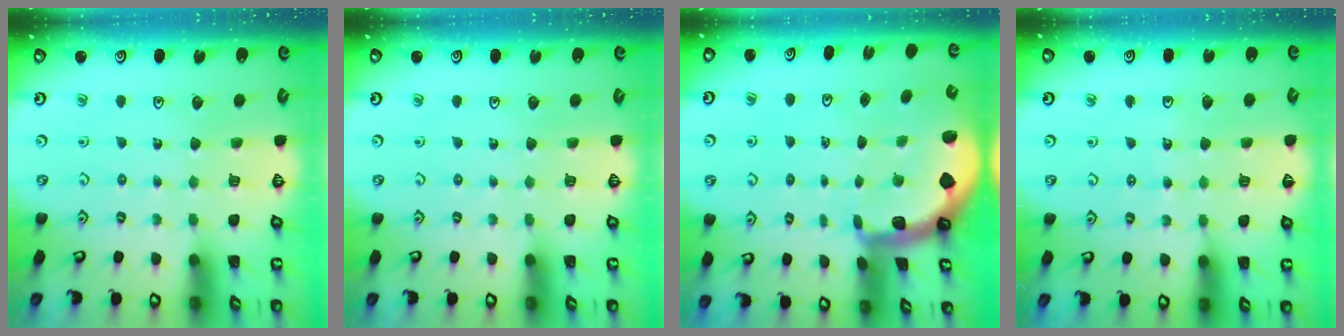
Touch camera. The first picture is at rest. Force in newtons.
{"total": 0.0}
{"total": 1.9, "press": 1.9, "slide": 0.4}
{"total": 3.9, "press": 3.8, "slide": 1.1}